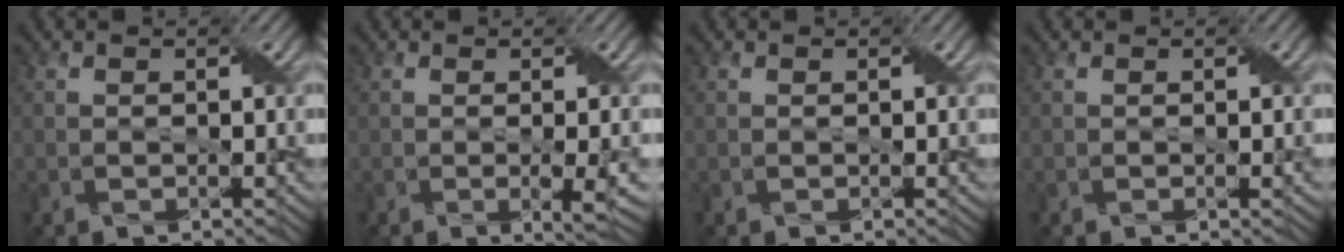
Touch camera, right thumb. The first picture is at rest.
{"total": 2.8, "force": [-0.3, 0.4, 2.7], "torque": [-0.049, 0.000, -0.003]}
{"total": 0.0}
{"total": 0.6, "force": [0.0, 0.0, 0.6], "torque": [-0.009, 0.001, -0.001]}